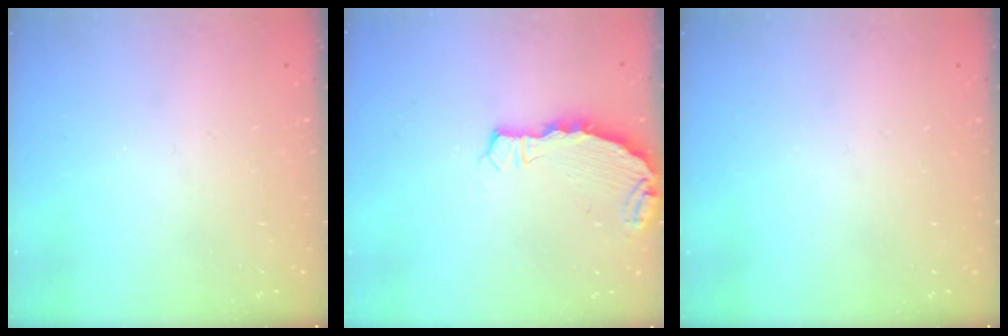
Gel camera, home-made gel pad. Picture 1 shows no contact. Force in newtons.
{"total": 3.9, "press": 3.9, "slide": 0.2}
{"total": 0.0}